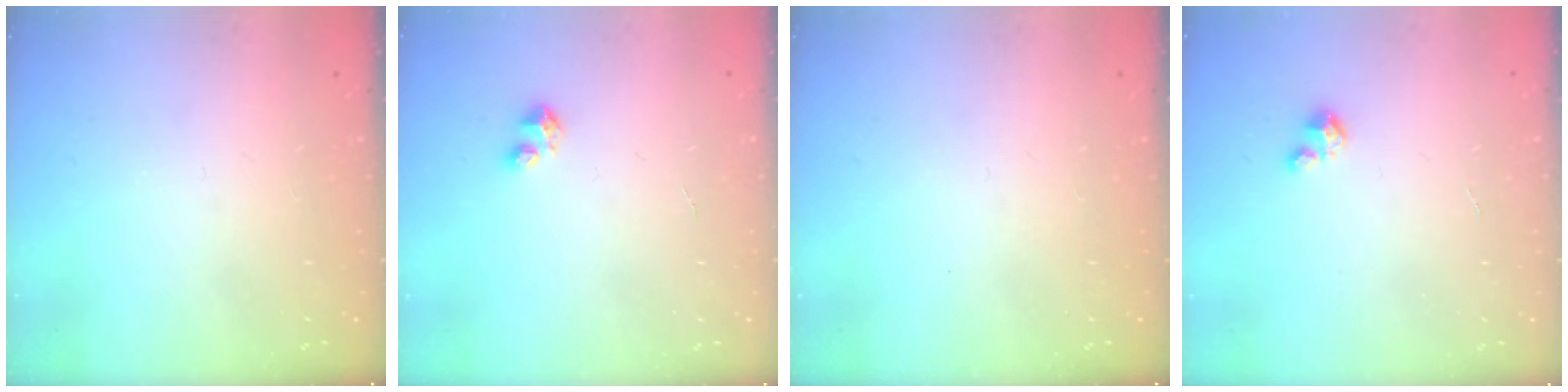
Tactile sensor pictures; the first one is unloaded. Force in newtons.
{"total": 3.0, "press": 2.9, "slide": 0.2}
{"total": 0.0}
{"total": 2.7, "press": 2.7, "slide": 0.2}